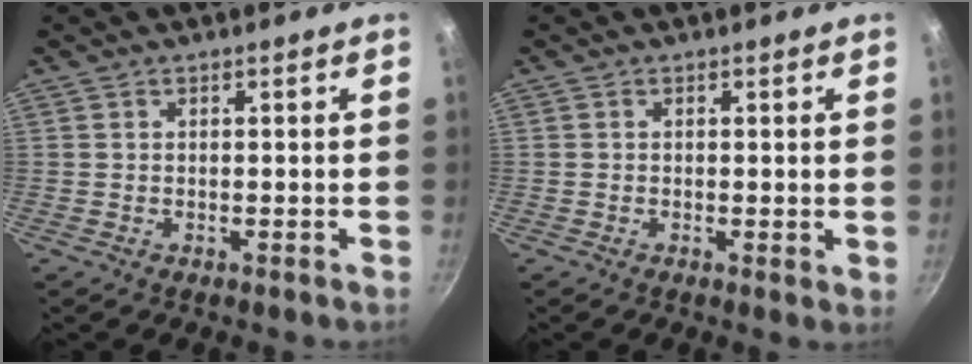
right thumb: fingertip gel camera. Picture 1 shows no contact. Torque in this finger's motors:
{"motor_torque": [-0.22, -0.08, -0.36, 0.02, -0.01]}